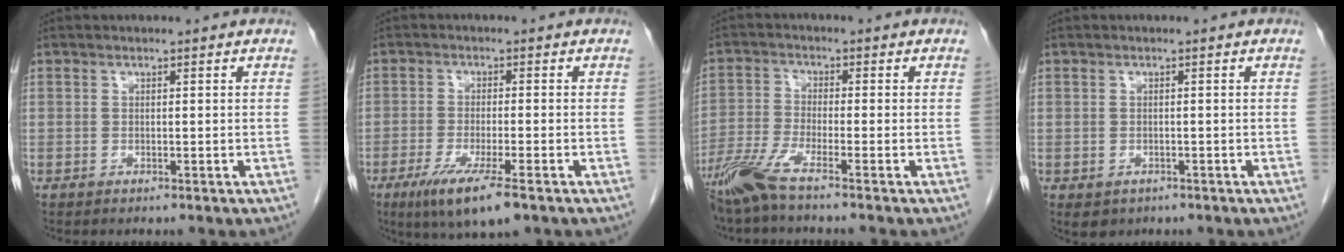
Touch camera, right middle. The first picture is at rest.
{"total": 8.3, "force": [-4.9, 0.8, 6.6], "torque": [-0.119, -0.023, -0.079]}
{"total": 6.0, "force": [-4.7, -0.4, 3.7], "torque": [-0.084, -0.021, -0.102]}
{"total": 2.5, "force": [-1.3, 1.9, 0.8], "torque": [-0.008, 0.000, -0.009]}